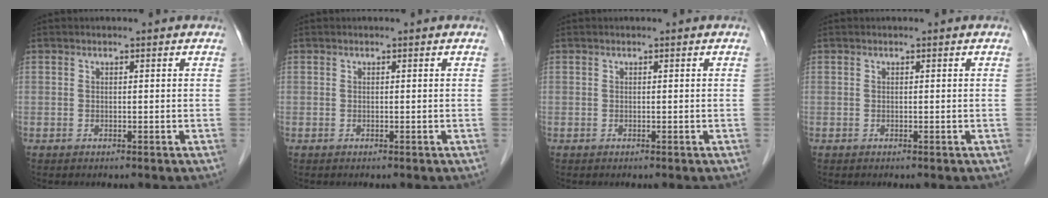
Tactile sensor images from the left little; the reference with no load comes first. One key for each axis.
{"total": 0.0}
{"total": 0.0}
{"total": 0.0}